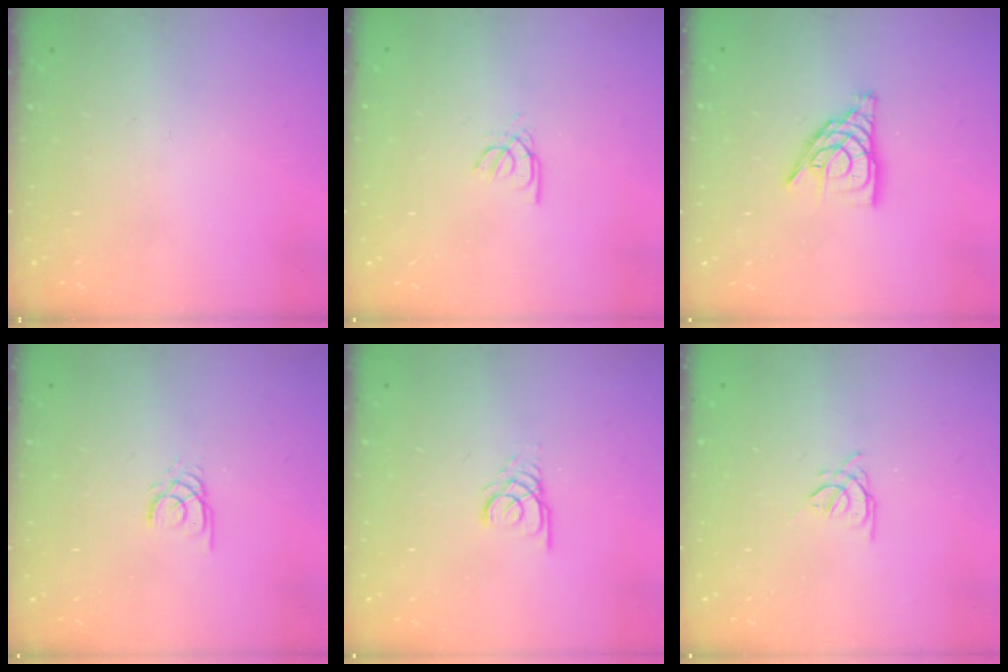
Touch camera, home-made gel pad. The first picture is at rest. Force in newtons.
{"total": 2.4, "press": 2.4, "slide": 0.3}
{"total": 10.4, "press": 10.4, "slide": 1.2}
{"total": 2.4, "press": 2.4, "slide": 0.1}
{"total": 2.7, "press": 2.7, "slide": 0.3}
{"total": 1.9, "press": 1.8, "slide": 0.5}